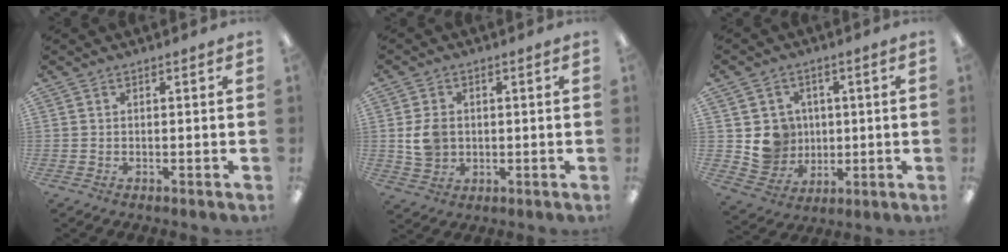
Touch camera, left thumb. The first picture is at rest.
{"total": 6.4, "force": [0.5, 5.2, 3.6], "torque": [-0.068, 0.002, 0.008]}
{"total": 8.7, "force": [1.4, 8.5, 1.4], "torque": [-0.025, -0.002, 0.042]}